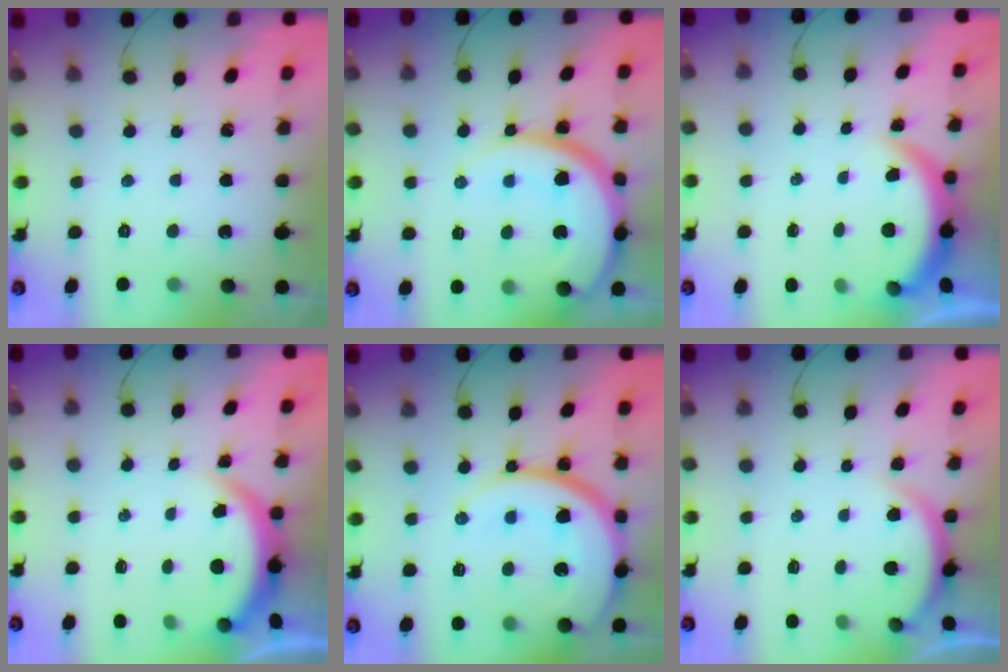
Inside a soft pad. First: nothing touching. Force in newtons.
{"total": 16.3, "press": 16.2, "slide": 1.3}
{"total": 3.9, "press": 3.9, "slide": 0.1}
{"total": 3.7, "press": 3.7, "slide": 0.5}
{"total": 17.7, "press": 17.7, "slide": 1.6}
{"total": 3.6, "press": 3.6, "slide": 0.5}